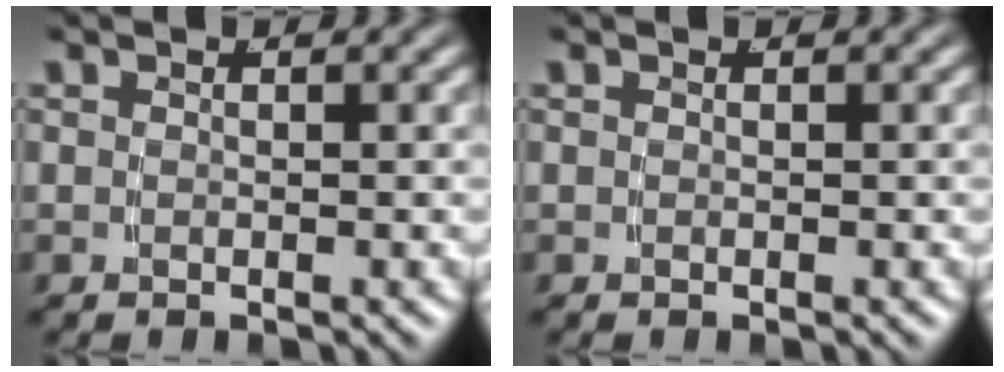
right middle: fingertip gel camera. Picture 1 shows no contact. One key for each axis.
{"total": 0.0}